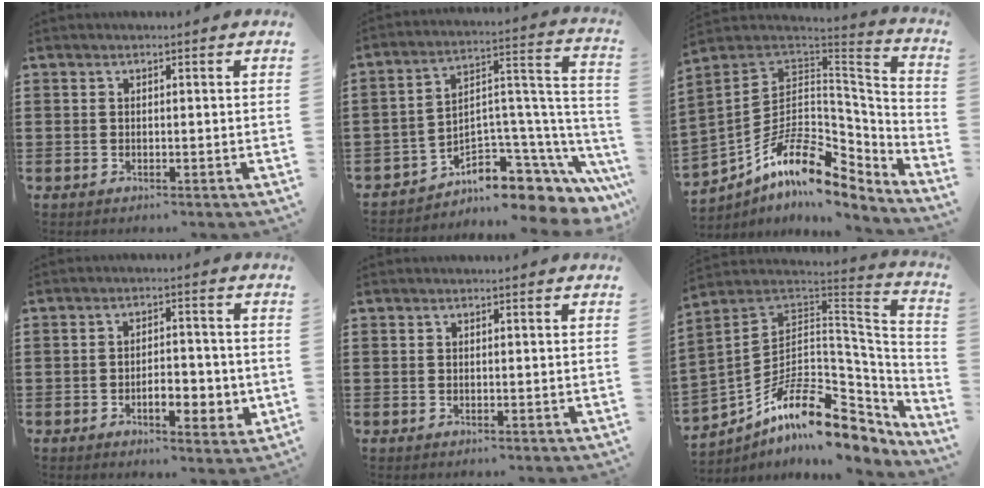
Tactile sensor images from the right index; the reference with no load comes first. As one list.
[{"total": 5.2, "force": [-2.6, 3.8, 2.4], "torque": [-0.053, -0.027, -0.045]}, {"total": 13.0, "force": [-6.2, 6.9, 9.1], "torque": [-0.170, 0.000, -0.118]}, {"total": 6.2, "force": [-1.8, 2.9, 5.1], "torque": [-0.072, 0.002, -0.035]}, {"total": 0.0}, {"total": 12.9, "force": [-7.1, 6.7, 8.5], "torque": [-0.141, -0.003, -0.133]}]